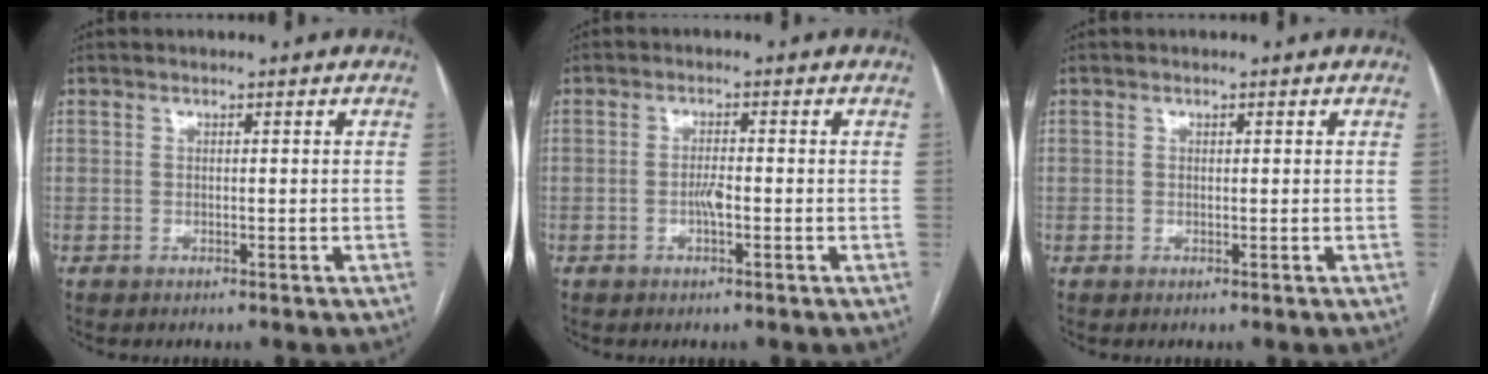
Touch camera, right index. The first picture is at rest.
{"total": 2.1, "force": [-0.6, 0.4, 2.0], "torque": [-0.038, 0.001, -0.012]}
{"total": 0.0}